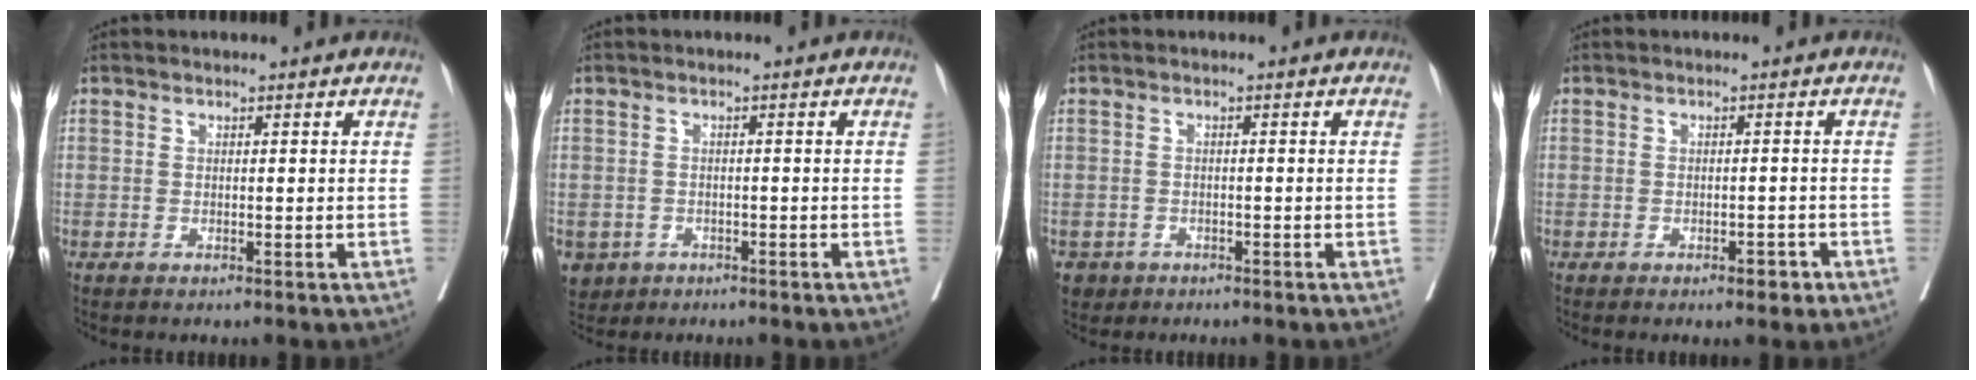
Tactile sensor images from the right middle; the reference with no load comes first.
{"total": 4.9, "force": [-2.7, 4.0, 1.1], "torque": [-0.021, 0.003, -0.040]}
{"total": 2.6, "force": [-1.5, 2.1, 0.1], "torque": [-0.003, 0.006, -0.026]}
{"total": 2.1, "force": [-1.3, 0.8, 1.4], "torque": [-0.019, 0.001, -0.016]}